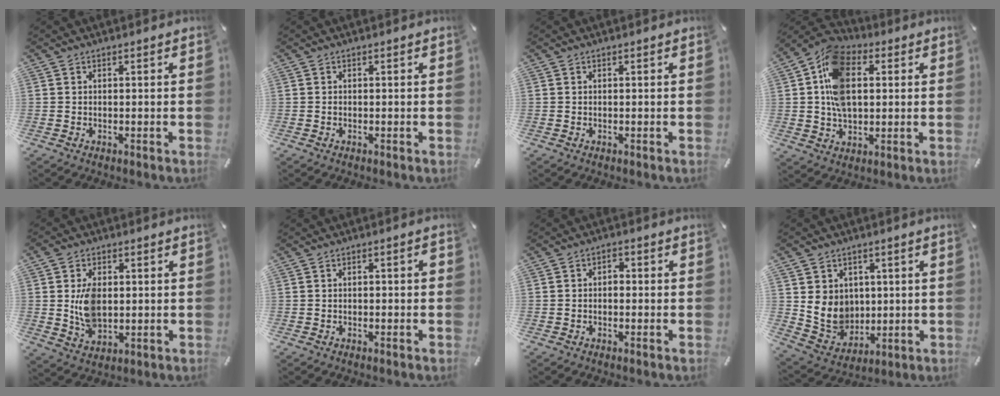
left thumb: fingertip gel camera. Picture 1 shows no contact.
{"total": 0.0}
{"total": 0.0}
{"total": 15.2, "force": [2.4, 10.6, 10.6], "torque": [-0.219, 0.013, 0.045]}
{"total": 8.7, "force": [0.9, 6.1, 6.1], "torque": [-0.116, 0.004, 0.018]}
{"total": 1.8, "force": [-0.4, 0.9, 1.5], "torque": [-0.026, 0.006, -0.008]}
{"total": 1.9, "force": [-0.6, 1.5, 1.1], "torque": [-0.024, 0.009, -0.013]}
{"total": 9.4, "force": [2.3, 8.8, 2.3], "torque": [-0.060, -0.024, 0.051]}